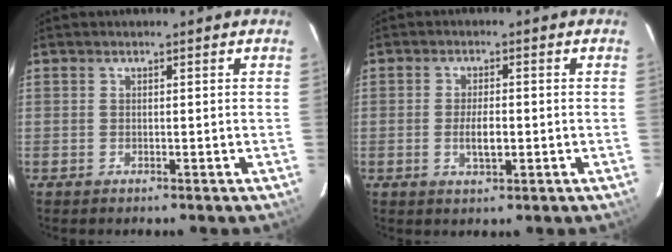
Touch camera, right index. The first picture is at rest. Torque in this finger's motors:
{"motor_torque": [0.77, -0.21, 0.44, 0.08]}